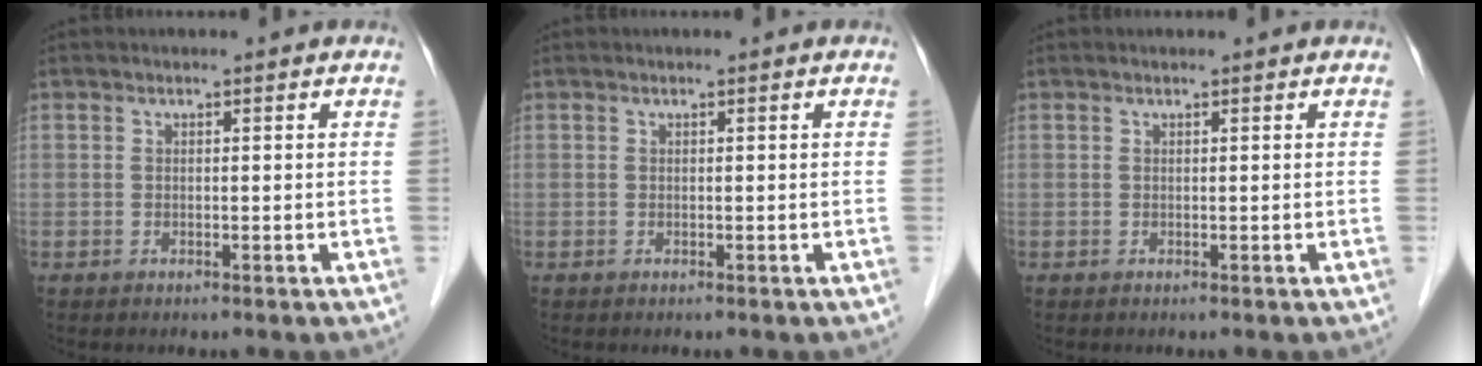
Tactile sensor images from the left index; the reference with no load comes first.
{"total": 0.0}
{"total": 0.0}